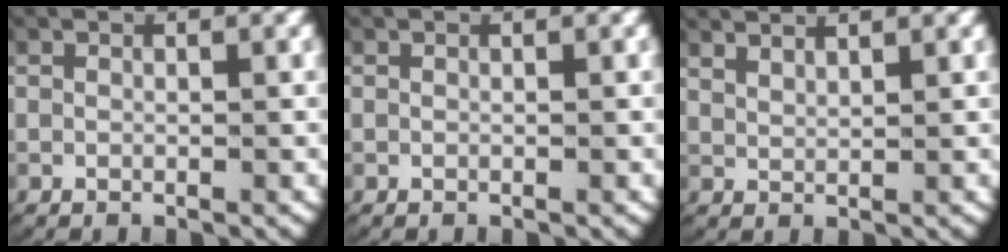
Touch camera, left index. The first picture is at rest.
{"total": 0.0}
{"total": 2.3, "force": [2.3, 0.0, 0.3], "torque": [-0.013, -0.002, 0.047]}